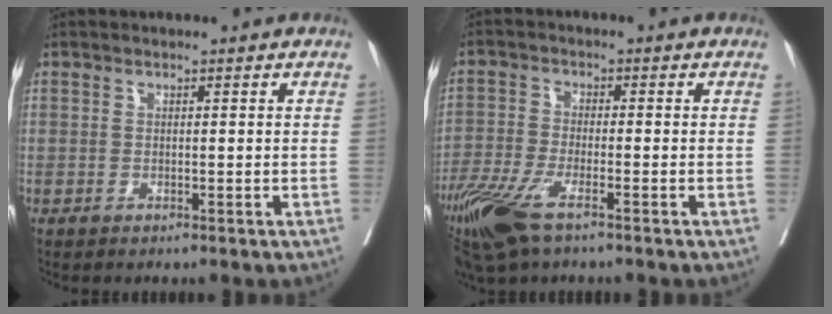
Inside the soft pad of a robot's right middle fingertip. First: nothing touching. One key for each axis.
{"total": 9.2, "fx": -5.9, "fy": 2.3, "fz": 6.7, "tx": -0.135, "ty": -0.019, "tz": -0.112}